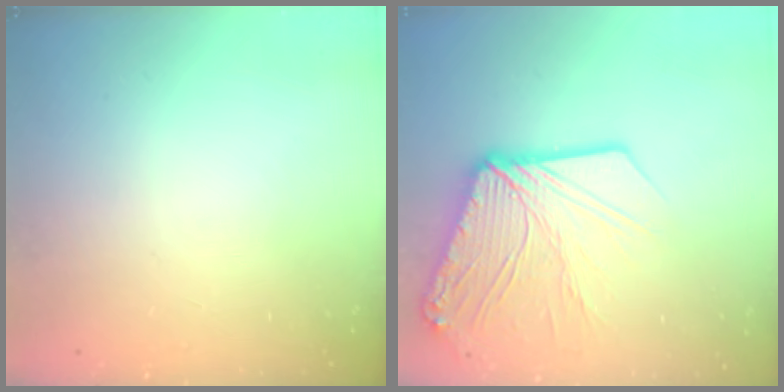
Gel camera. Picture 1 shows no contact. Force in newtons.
{"total": 20.8, "press": 20.6, "slide": 2.7}